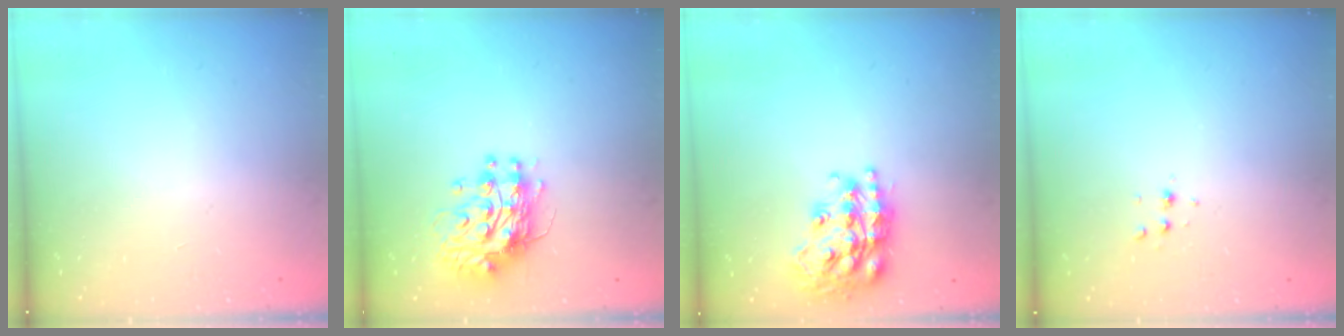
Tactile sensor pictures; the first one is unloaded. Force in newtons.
{"total": 11.0, "press": 10.9, "slide": 1.0}
{"total": 20.5, "press": 20.5, "slide": 1.4}
{"total": 3.8, "press": 3.7, "slide": 1.1}